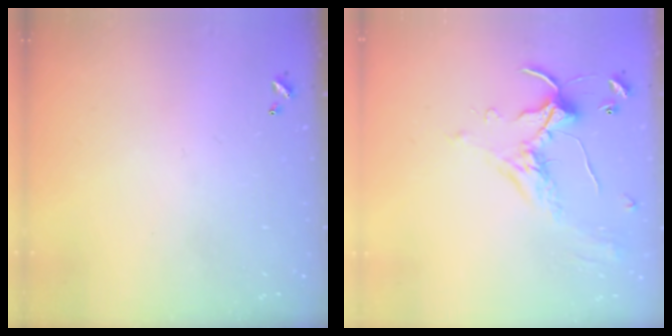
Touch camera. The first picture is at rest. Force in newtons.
{"total": 1.2, "press": 0.6, "slide": 1.1}